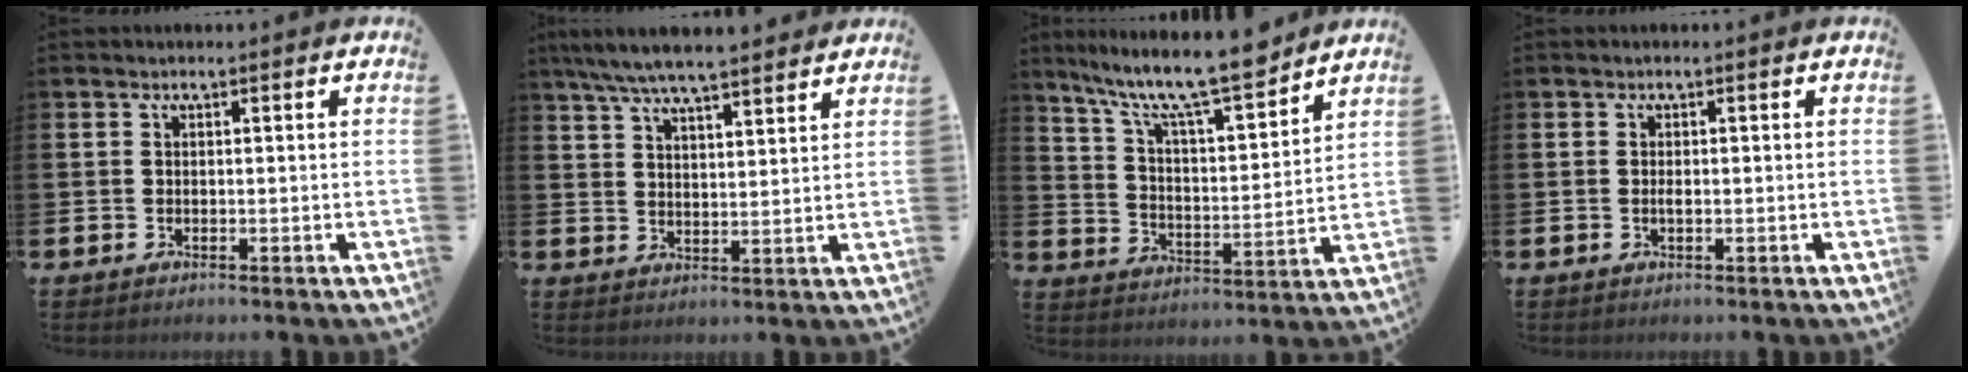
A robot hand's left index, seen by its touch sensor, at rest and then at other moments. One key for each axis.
{"total": 6.8, "fx": 6.4, "fy": 0.6, "fz": 2.1, "tx": -0.067, "ty": -0.025, "tz": 0.117}
{"total": 11.2, "fx": 9.8, "fy": 1.4, "fz": 5.2, "tx": -0.124, "ty": -0.065, "tz": 0.167}
{"total": 0.8, "fx": -0.2, "fy": 0.2, "fz": 0.7, "tx": -0.021, "ty": 0.003, "tz": -0.002}